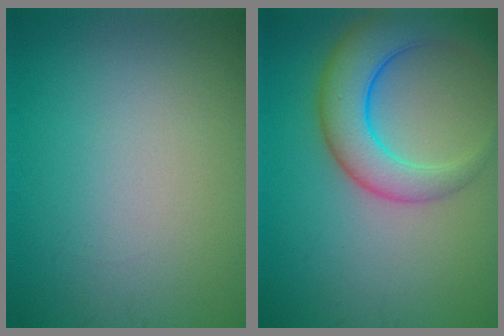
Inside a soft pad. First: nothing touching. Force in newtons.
{"total": 6.3, "press": 6.2, "slide": 0.4}